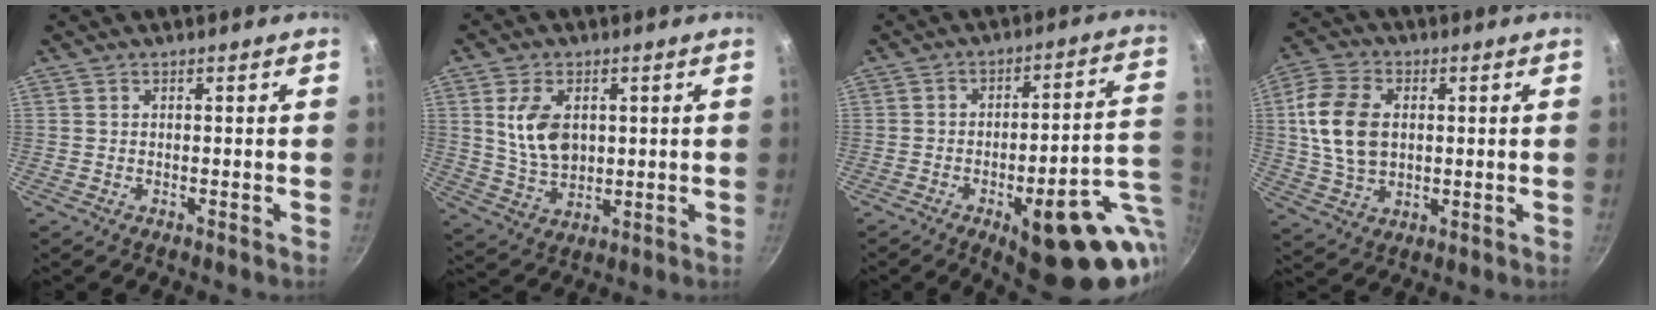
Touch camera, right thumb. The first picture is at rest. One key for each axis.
{"total": 10.5, "fx": 1.9, "fy": 6.7, "fz": 7.9, "tx": -0.134, "ty": -0.015, "tz": 0.044}
{"total": 22.3, "fx": -7.6, "fy": 7.5, "fz": 19.6, "tx": -0.191, "ty": 0.015, "tz": -0.093}
{"total": 12.6, "fx": 1.6, "fy": 8.6, "fz": 9.1, "tx": -0.161, "ty": 0.005, "tz": 0.027}